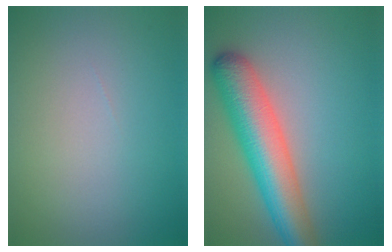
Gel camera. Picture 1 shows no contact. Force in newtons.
{"total": 7.9, "press": 7.9, "slide": 0.4}